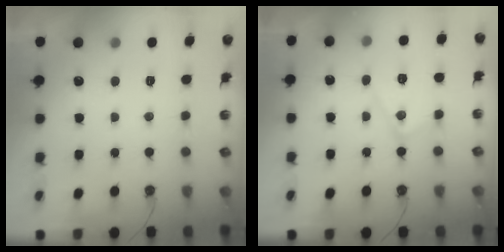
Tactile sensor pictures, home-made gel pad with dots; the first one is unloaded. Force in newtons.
{"total": 11.0, "press": 11.0, "slide": 0.5}